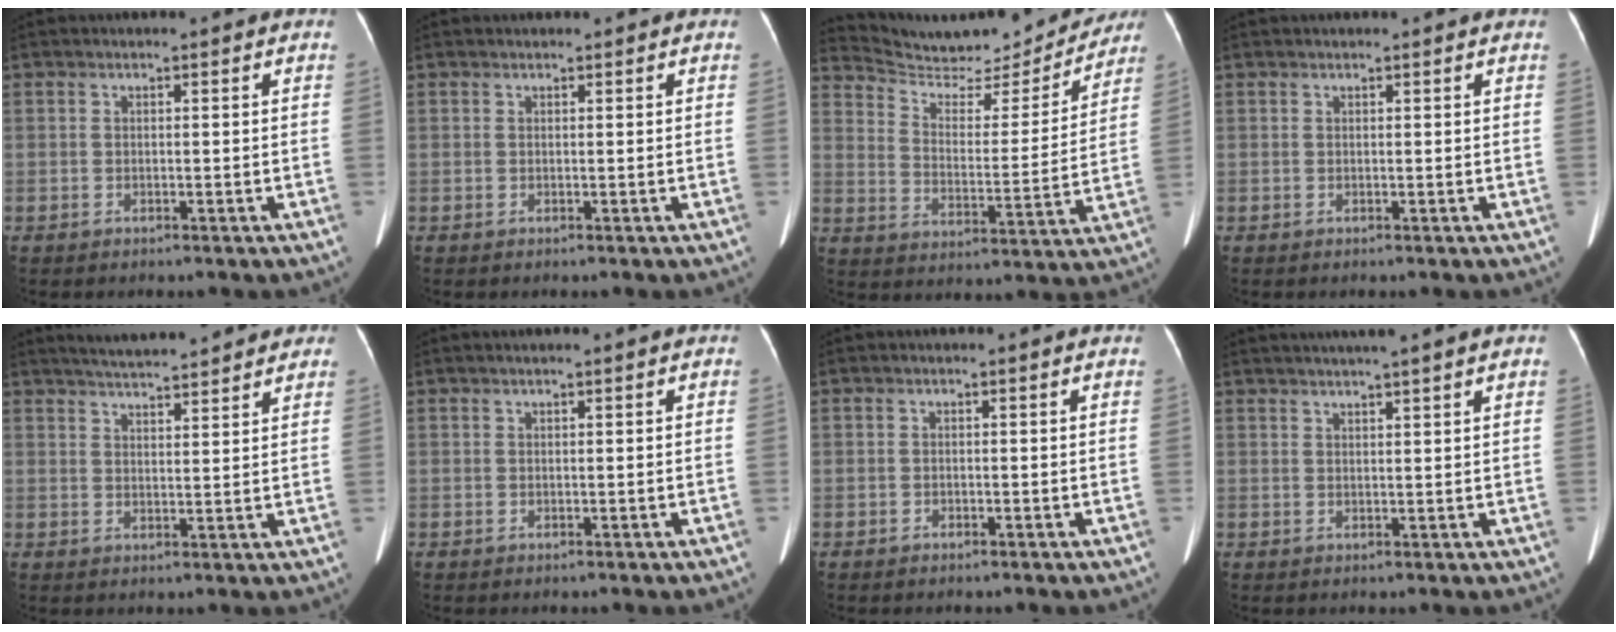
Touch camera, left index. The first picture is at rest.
{"total": 0.6, "force": [0.6, 0.0, 0.1], "torque": [-0.002, 0.009, 0.010]}
{"total": 17.7, "force": [16.9, 3.9, 3.6], "torque": [-0.058, -0.012, 0.240]}
{"total": 2.1, "force": [1.9, -0.1, 0.9], "torque": [-0.011, 0.023, 0.025]}
{"total": 10.6, "force": [9.6, 1.5, 4.4], "torque": [-0.062, 0.021, 0.127]}
{"total": 1.0, "force": [-1.0, -0.3, 0.0], "torque": [-0.001, 0.002, -0.011]}
{"total": 1.7, "force": [-1.6, 0.0, -0.6], "torque": [0.008, -0.003, -0.030]}
{"total": 5.0, "force": [3.8, -0.7, 3.2], "torque": [-0.048, 0.028, 0.049]}